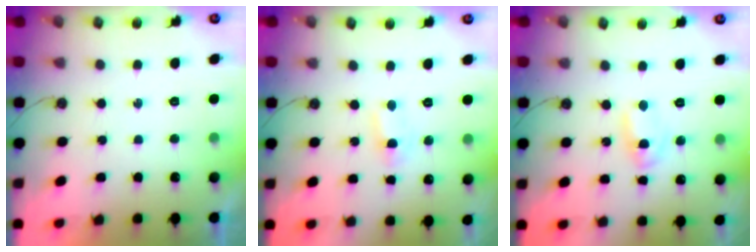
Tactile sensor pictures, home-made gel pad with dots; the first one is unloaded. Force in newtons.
{"total": 1.5, "press": 1.3, "slide": 0.6}
{"total": 2.9, "press": 2.9, "slide": 0.2}